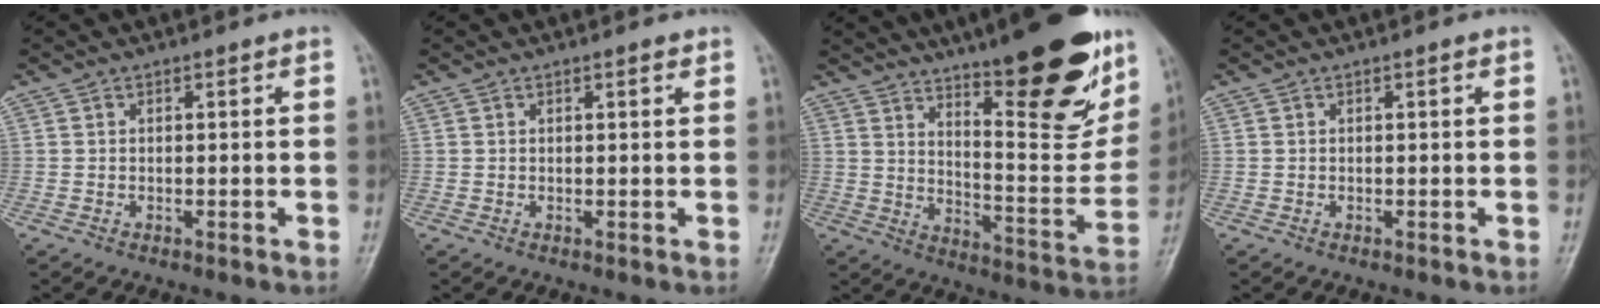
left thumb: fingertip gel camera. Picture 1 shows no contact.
{"total": 0.9, "force": [0.6, 0.2, 0.6], "torque": [-0.008, -0.002, 0.007]}
{"total": 25.4, "force": [15.6, 7.1, 18.8], "torque": [-0.222, -0.078, 0.234]}
{"total": 0.0}